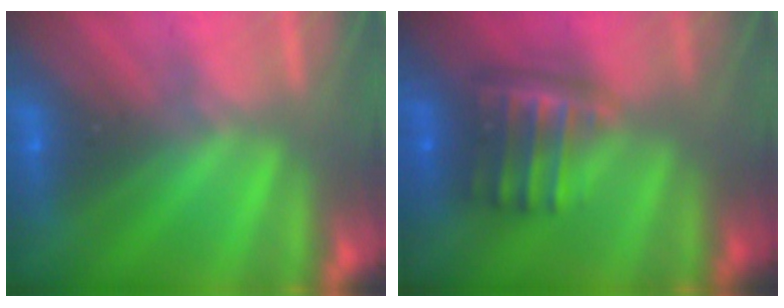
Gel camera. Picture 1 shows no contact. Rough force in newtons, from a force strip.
{"total": 9.1}